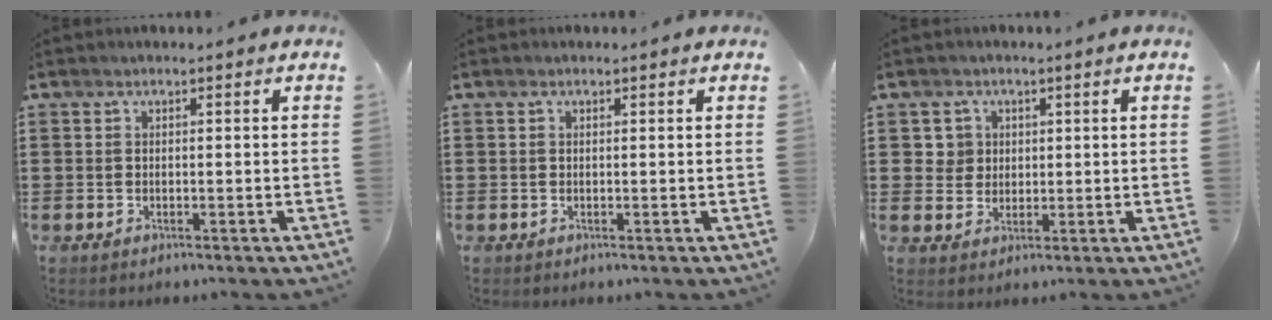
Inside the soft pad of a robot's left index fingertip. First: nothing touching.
{"total": 0.0}
{"total": 3.6, "force": [1.2, 3.4, 0.6], "torque": [-0.030, 0.012, 0.020]}